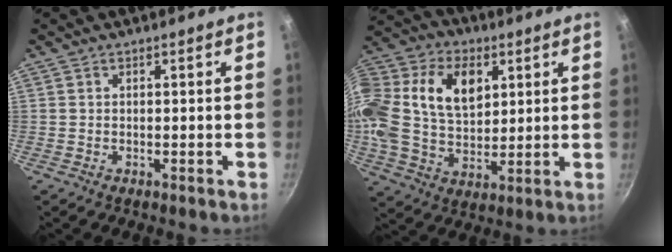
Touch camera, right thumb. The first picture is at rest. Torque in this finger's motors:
{"motor_torque": [1.94, 3.06, 0.13, 0.09, 0.43]}